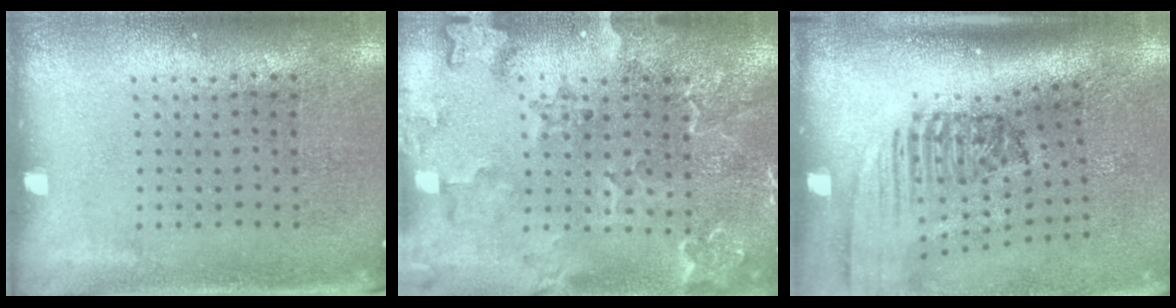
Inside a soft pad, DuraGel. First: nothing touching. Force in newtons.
{"total": 2.4, "press": 2.2, "slide": 0.9}
{"total": 2.3, "press": 1.6, "slide": 1.7}